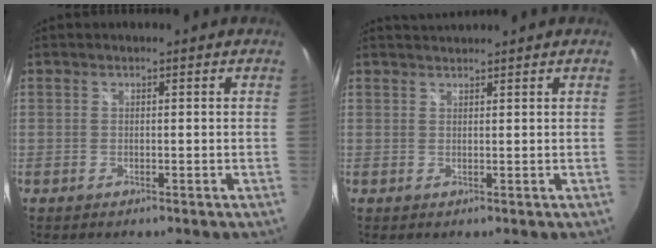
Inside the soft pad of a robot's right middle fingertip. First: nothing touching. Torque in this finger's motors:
{"motor_torque": [-0.02, -0.22, 0.05, 0.00]}